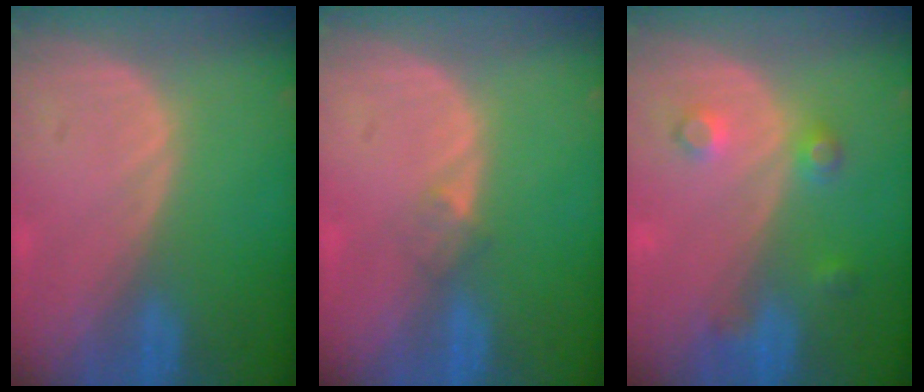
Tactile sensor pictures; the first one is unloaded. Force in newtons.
{"total": 1.5, "press": 1.2, "slide": 1.0}
{"total": 3.7, "press": 3.4, "slide": 1.6}